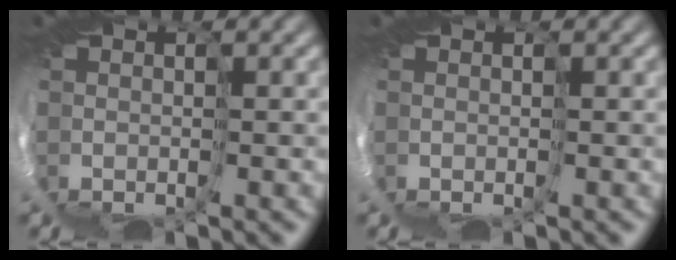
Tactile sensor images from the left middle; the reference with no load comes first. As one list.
[{"total": 0.0}]